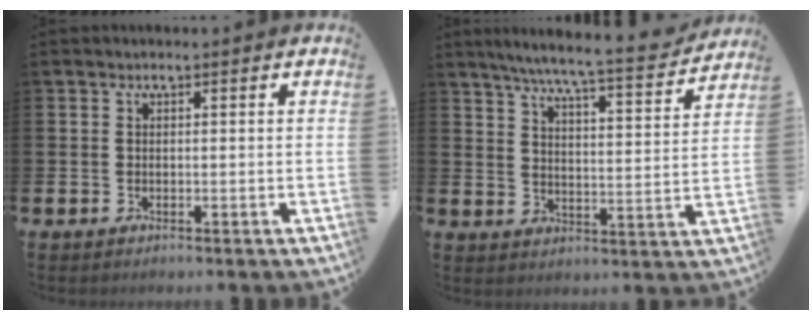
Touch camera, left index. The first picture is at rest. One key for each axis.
{"total": 7.7, "fx": 7.0, "fy": 0.1, "fz": 3.2, "tx": -0.077, "ty": -0.047, "tz": 0.119}